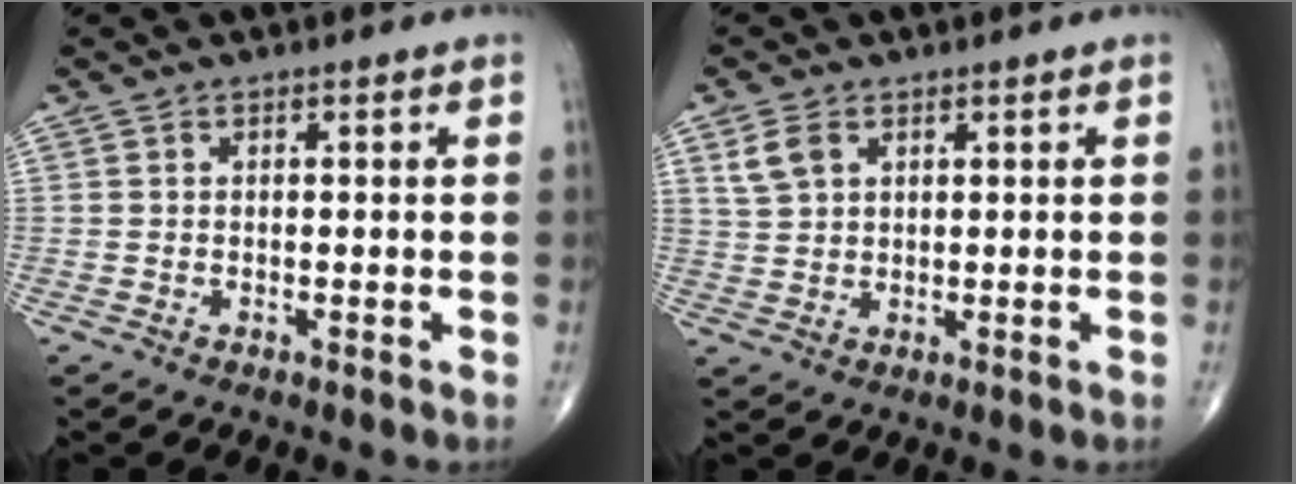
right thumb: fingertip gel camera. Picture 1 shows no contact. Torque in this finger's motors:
{"motor_torque": [-0.12, 0.12, 0.01, 0.01, 0.01]}